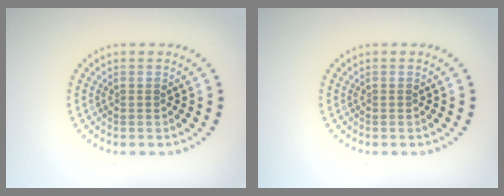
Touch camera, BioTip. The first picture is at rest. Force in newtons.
{"total": 0.0}